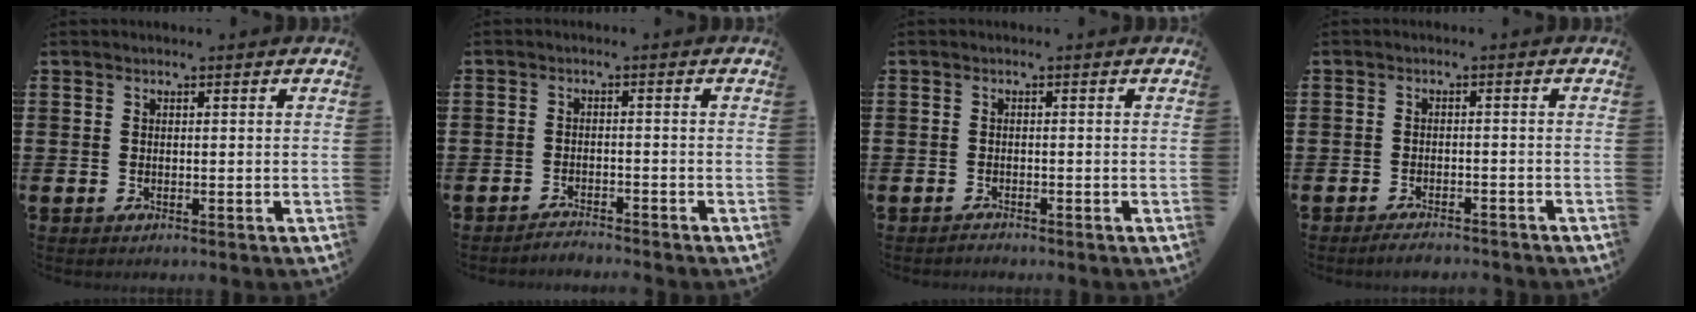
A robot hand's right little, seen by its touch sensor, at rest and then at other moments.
{"total": 1.8, "force": [-1.7, -0.2, -0.2], "torque": [-0.001, 0.005, -0.037]}
{"total": 0.7, "force": [-0.7, 0.1, 0.0], "torque": [-0.003, -0.002, -0.014]}
{"total": 1.8, "force": [-1.7, 0.0, 0.5], "torque": [-0.012, 0.004, -0.033]}